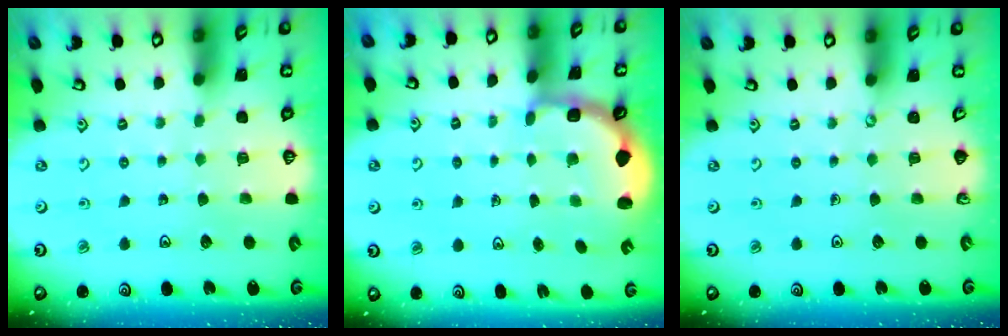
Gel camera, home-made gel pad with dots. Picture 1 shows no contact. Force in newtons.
{"total": 2.9, "press": 2.0, "slide": 2.1}
{"total": 0.0}